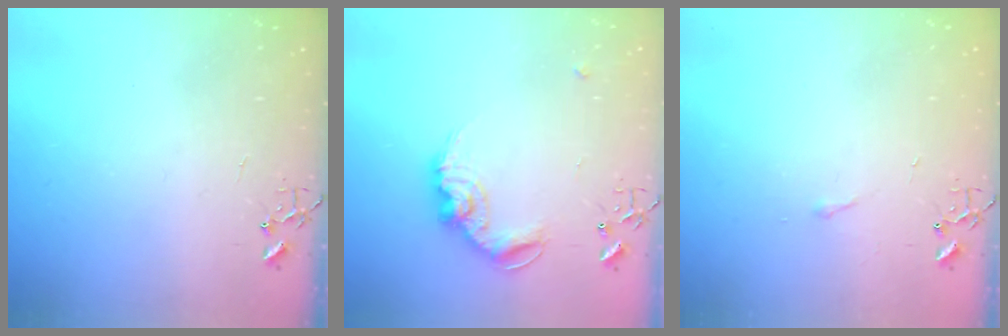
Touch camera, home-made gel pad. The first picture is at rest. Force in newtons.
{"total": 12.7, "press": 12.7, "slide": 0.5}
{"total": 2.9, "press": 2.9, "slide": 0.5}